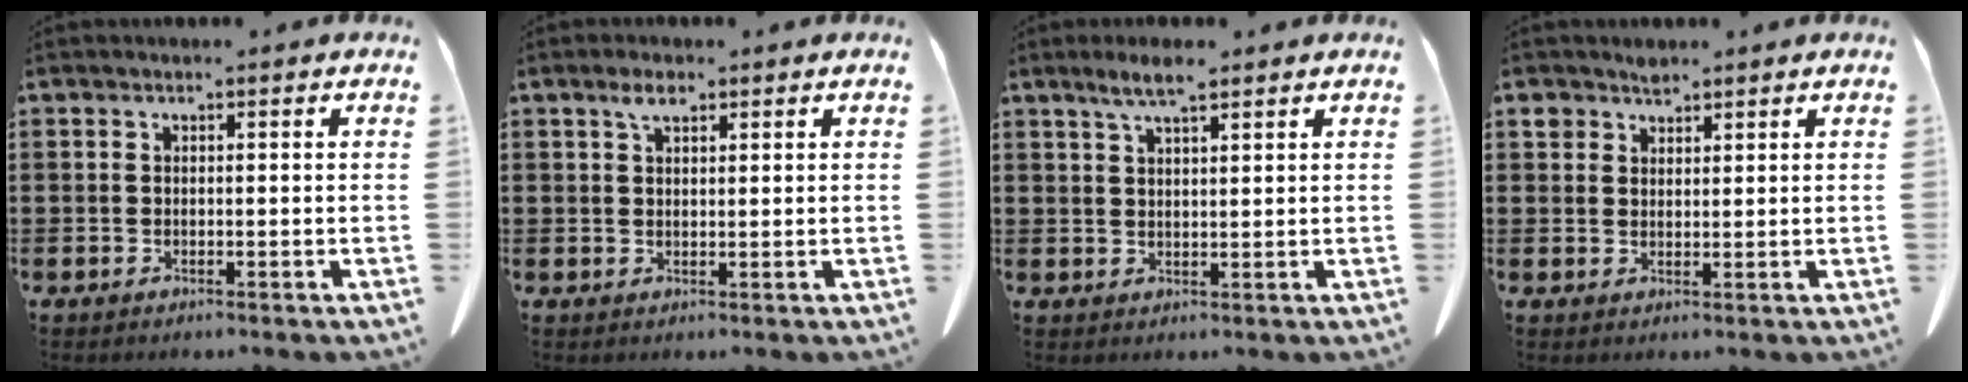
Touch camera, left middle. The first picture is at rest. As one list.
[{"total": 2.7, "force": [1.7, 1.0, 1.7], "torque": [-0.031, -0.001, 0.030]}, {"total": 4.0, "force": [2.8, 0.5, 2.8], "torque": [-0.061, -0.001, 0.050]}, {"total": 2.3, "force": [2.0, 1.1, 0.5], "torque": [-0.007, -0.003, 0.038]}]